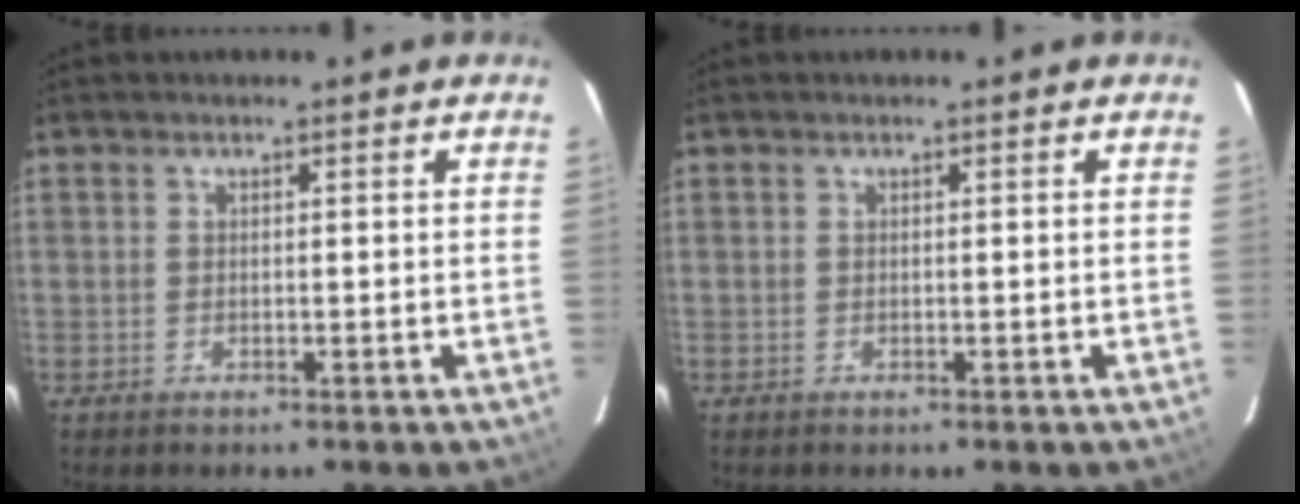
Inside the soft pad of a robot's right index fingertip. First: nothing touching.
{"total": 0.0}